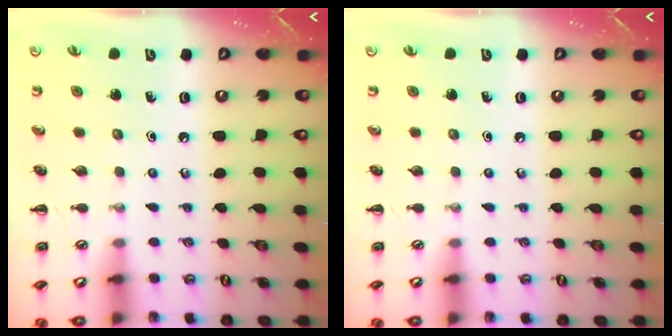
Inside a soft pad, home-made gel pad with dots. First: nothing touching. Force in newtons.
{"total": 0.0}